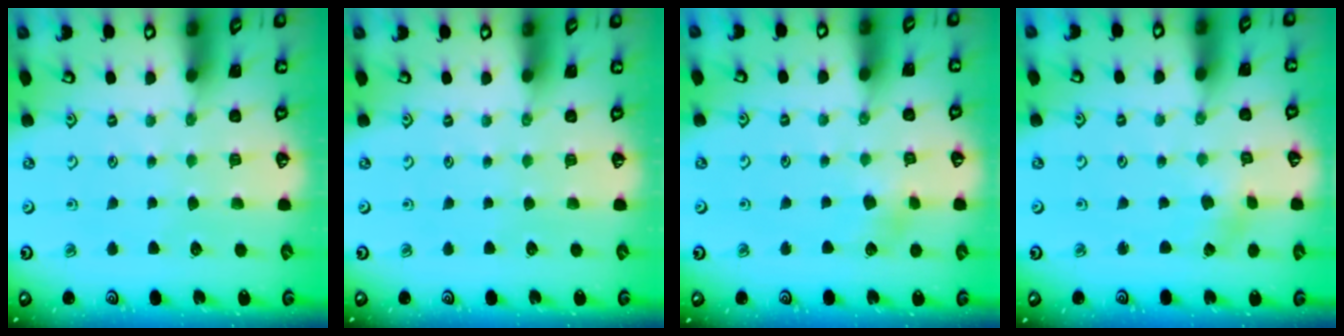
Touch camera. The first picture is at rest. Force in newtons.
{"total": 0.0}
{"total": 6.1, "press": 6.1, "slide": 0.3}
{"total": 1.6, "press": 1.5, "slide": 0.2}